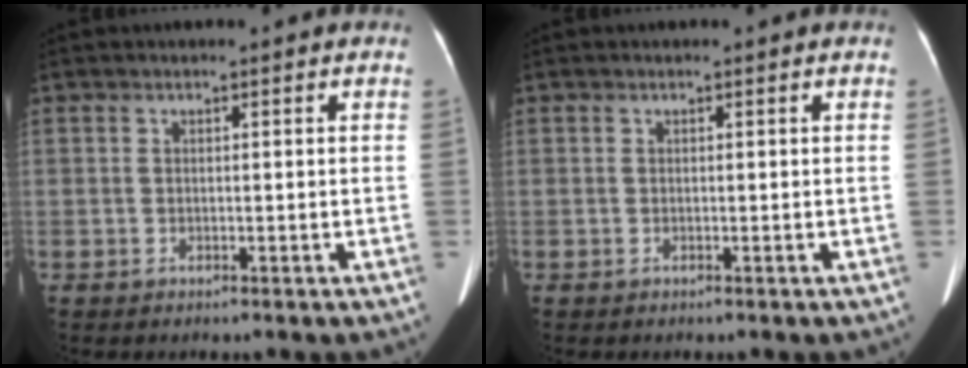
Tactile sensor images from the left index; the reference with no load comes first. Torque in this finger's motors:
{"motor_torque": [-0.02, 0.05, 0.00, 0.00]}